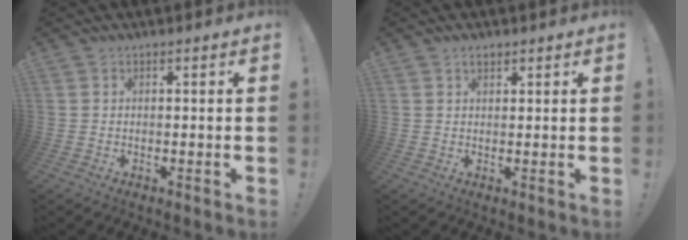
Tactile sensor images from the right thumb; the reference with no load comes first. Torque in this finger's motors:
{"motor_torque": [0.00, 0.00, 0.00, 0.00, 0.00]}